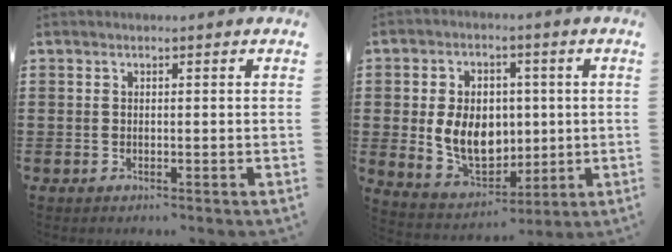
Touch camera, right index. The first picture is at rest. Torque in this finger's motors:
{"motor_torque": [1.71, -0.43, 1.05, 0.21]}